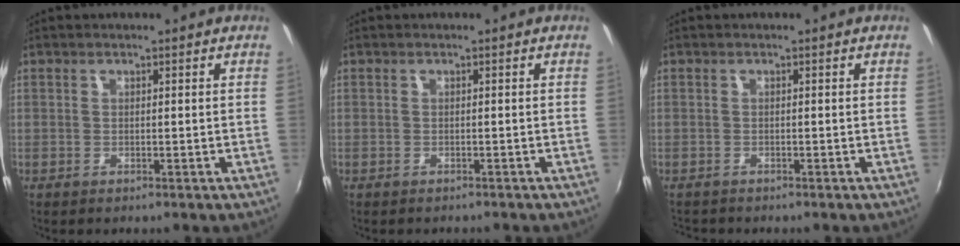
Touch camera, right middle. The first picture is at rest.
{"total": 1.6, "force": [-1.4, 0.3, 0.6], "torque": [-0.013, -0.009, -0.017]}
{"total": 1.9, "force": [-1.8, 0.6, 0.3], "torque": [-0.008, -0.009, -0.029]}